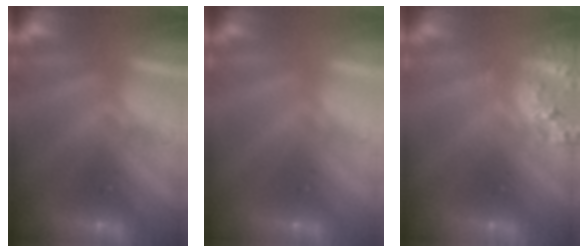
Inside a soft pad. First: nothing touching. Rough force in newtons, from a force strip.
{"total": 2.8}
{"total": 2.7}